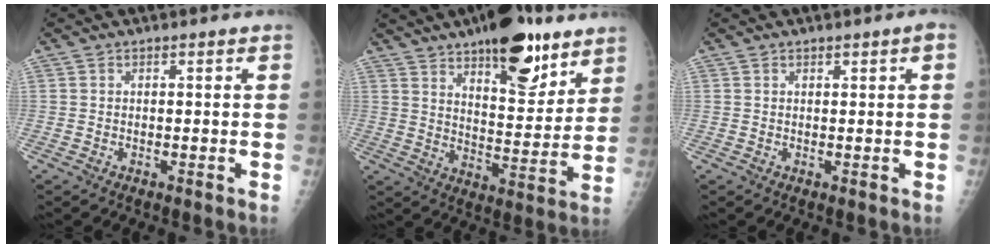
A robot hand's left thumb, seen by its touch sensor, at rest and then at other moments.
{"total": 18.6, "force": [12.0, 7.2, 12.2], "torque": [-0.137, -0.067, 0.184]}
{"total": 1.1, "force": [0.7, 0.4, 0.8], "torque": [-0.006, -0.001, 0.010]}